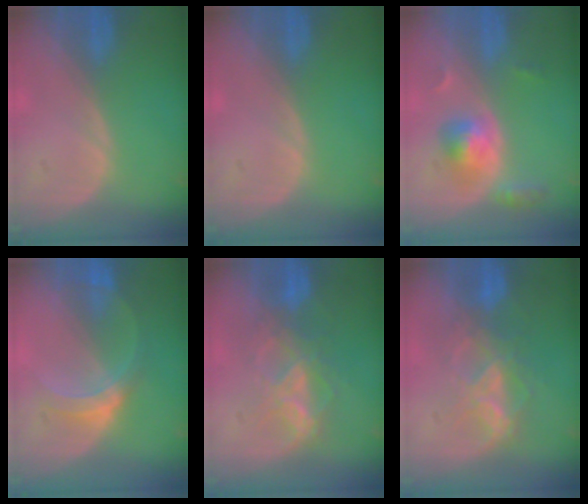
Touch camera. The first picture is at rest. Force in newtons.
{"total": 0.0}
{"total": 5.1, "press": 4.9, "slide": 1.4}
{"total": 5.2, "press": 4.8, "slide": 1.9}
{"total": 7.0, "press": 6.7, "slide": 2.2}
{"total": 7.0, "press": 6.7, "slide": 2.2}